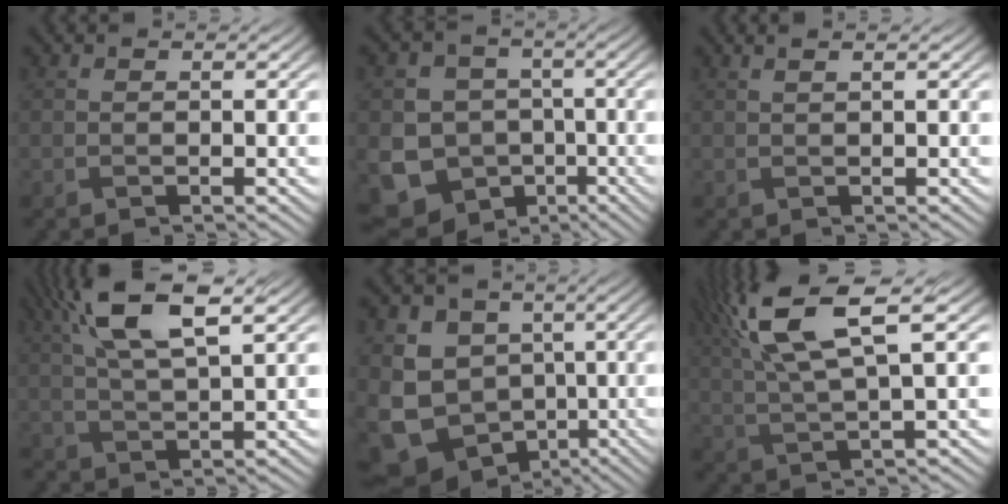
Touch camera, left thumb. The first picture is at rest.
{"total": 11.4, "force": [-3.4, 10.1, 4.0], "torque": [-0.099, -0.027, -0.082]}
{"total": 1.3, "force": [0.8, 0.3, 1.0], "torque": [-0.013, 0.002, 0.005]}
{"total": 9.7, "force": [4.5, 3.1, 7.9], "torque": [-0.171, 0.017, 0.081]}
{"total": 12.1, "force": [-1.7, 10.7, 5.3], "torque": [-0.144, -0.027, -0.041]}
{"total": 12.5, "force": [5.4, 3.4, 10.7], "torque": [-0.245, 0.021, 0.104]}